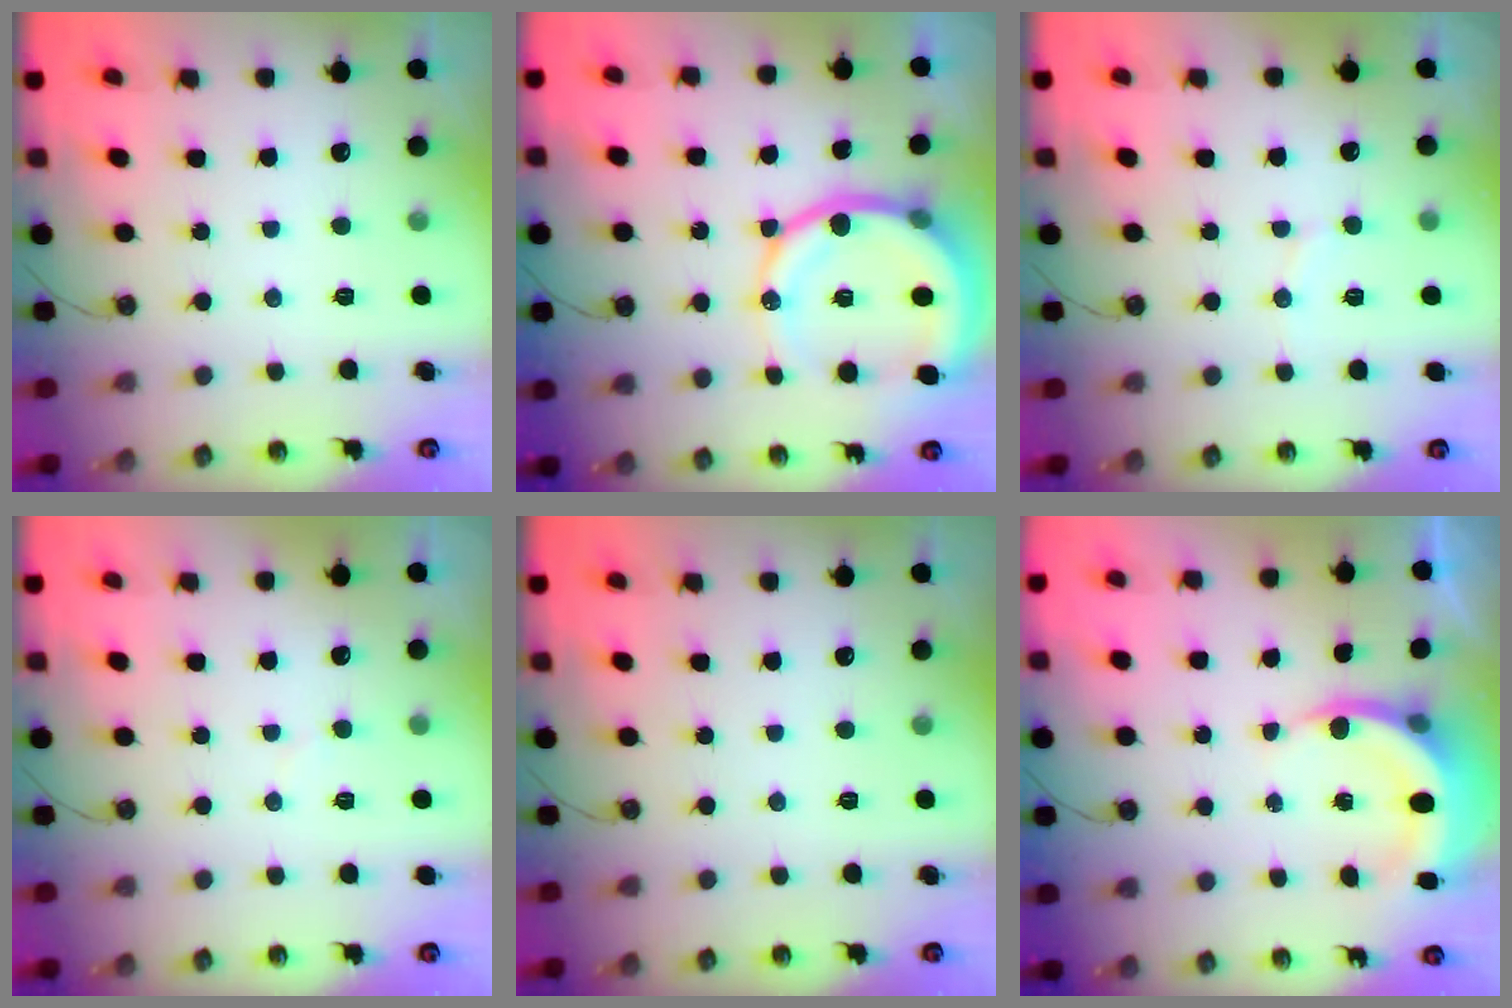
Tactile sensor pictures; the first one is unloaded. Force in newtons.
{"total": 17.5, "press": 17.3, "slide": 3.2}
{"total": 5.6, "press": 5.4, "slide": 1.3}
{"total": 3.4, "press": 3.3, "slide": 0.4}
{"total": 0.0}
{"total": 6.3, "press": 6.0, "slide": 2.0}